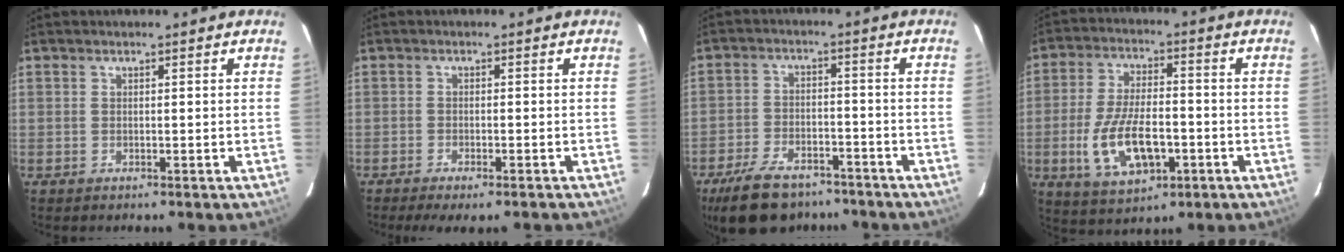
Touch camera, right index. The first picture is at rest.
{"total": 6.5, "force": [-5.2, 1.3, 3.7], "torque": [-0.082, -0.023, -0.081]}
{"total": 14.1, "force": [-10.7, 6.7, 6.3], "torque": [-0.151, -0.003, -0.165]}
{"total": 13.6, "force": [-4.0, 6.3, 11.3], "torque": [-0.234, -0.008, -0.062]}